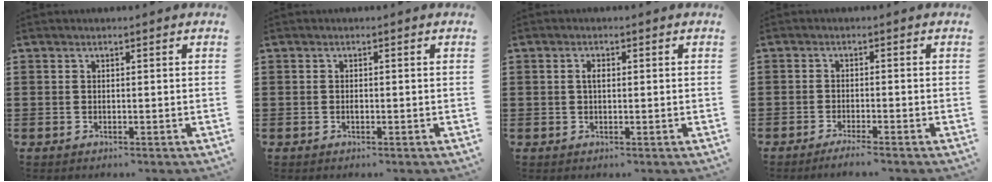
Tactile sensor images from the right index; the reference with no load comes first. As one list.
[{"total": 0.7, "force": [-0.2, 0.1, 0.7], "torque": [-0.015, -0.007, -0.002]}, {"total": 1.5, "force": [0.2, 0.6, 1.3], "torque": [-0.027, 0.004, 0.001]}, {"total": 1.9, "force": [-1.7, -0.3, 0.7], "torque": [-0.010, -0.003, -0.031]}]